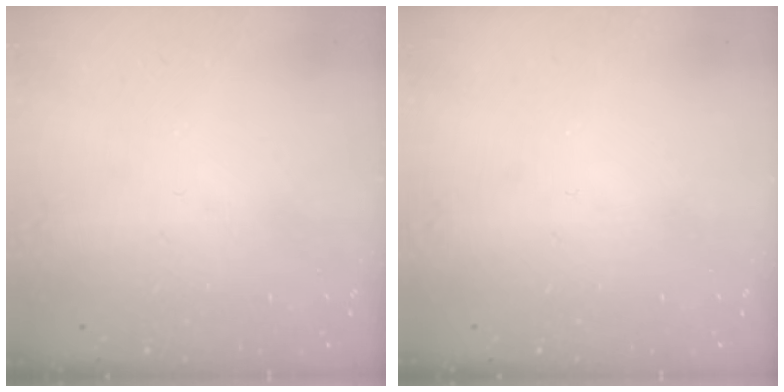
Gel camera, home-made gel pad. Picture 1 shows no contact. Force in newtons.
{"total": 0.0}